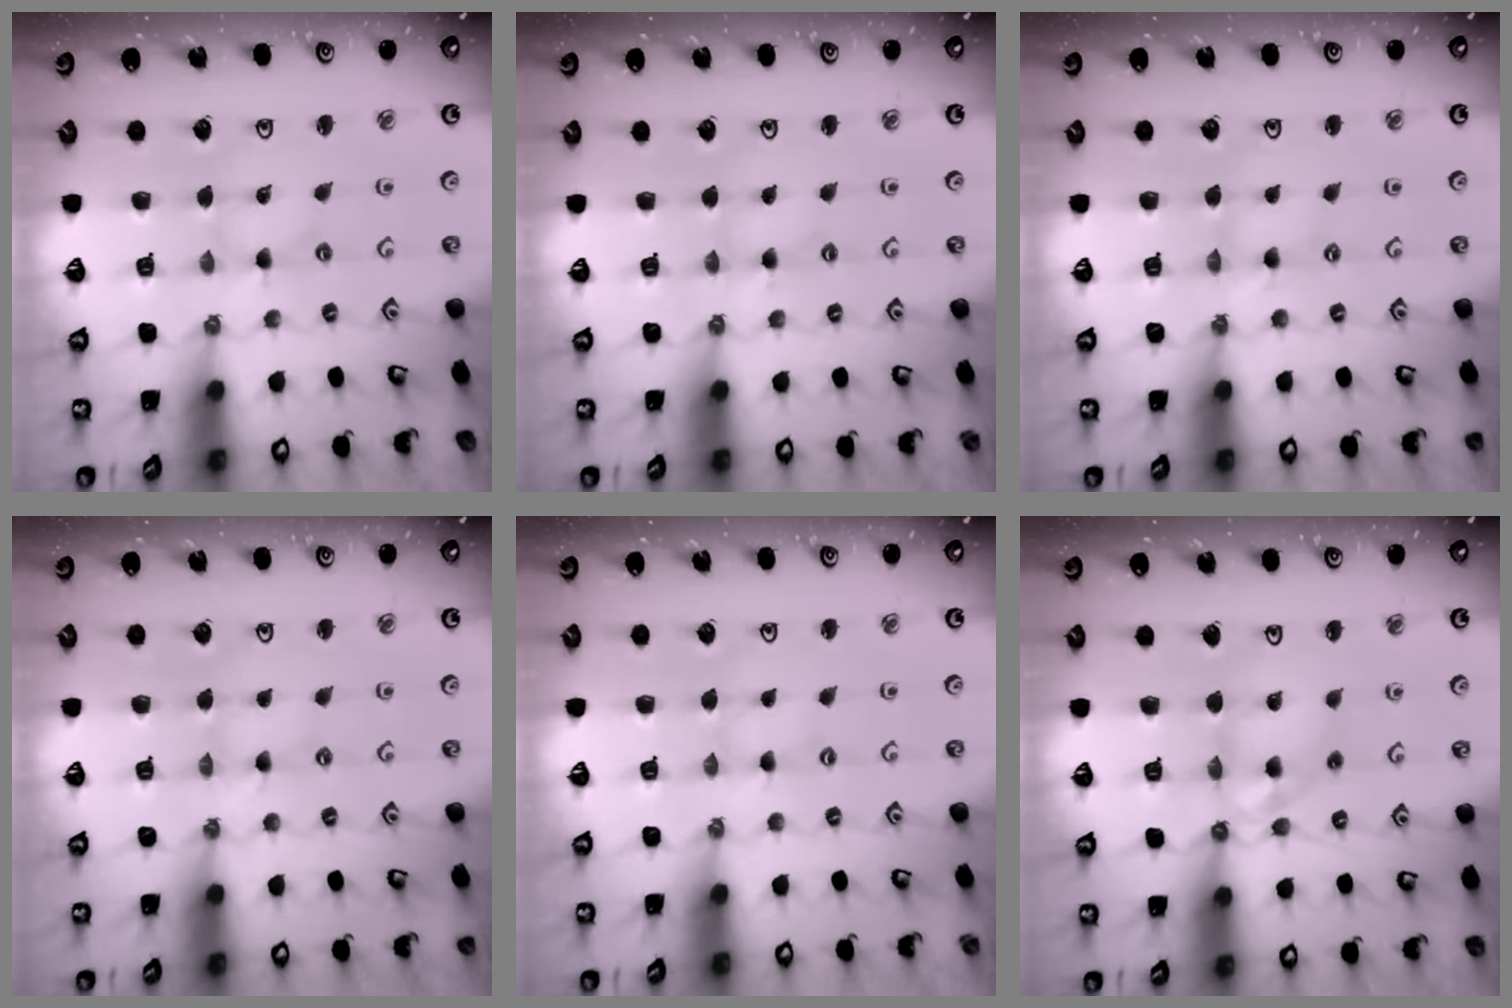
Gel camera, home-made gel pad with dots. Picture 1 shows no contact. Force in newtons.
{"total": 1.8, "press": 1.8, "slide": 0.3}
{"total": 0.0}
{"total": 0.0}
{"total": 0.0}
{"total": 10.9, "press": 10.9, "slide": 0.8}